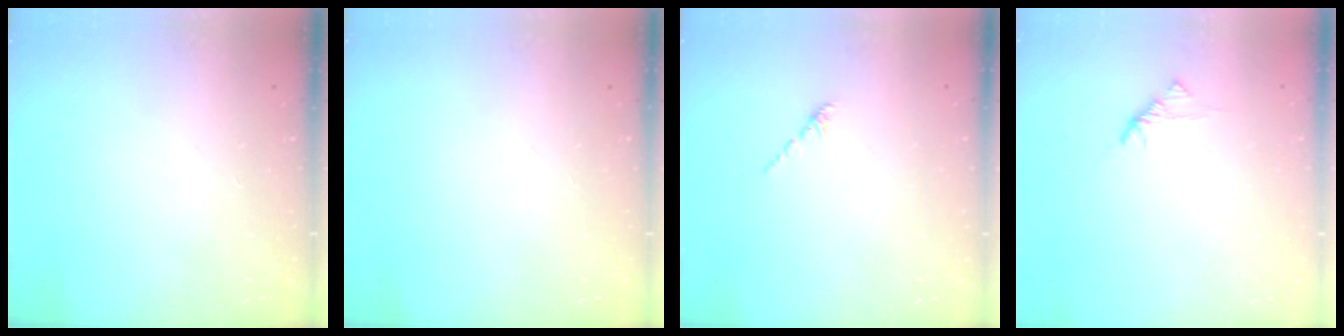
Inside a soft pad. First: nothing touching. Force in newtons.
{"total": 0.0}
{"total": 1.6, "press": 1.5, "slide": 0.6}
{"total": 1.9, "press": 1.7, "slide": 0.6}